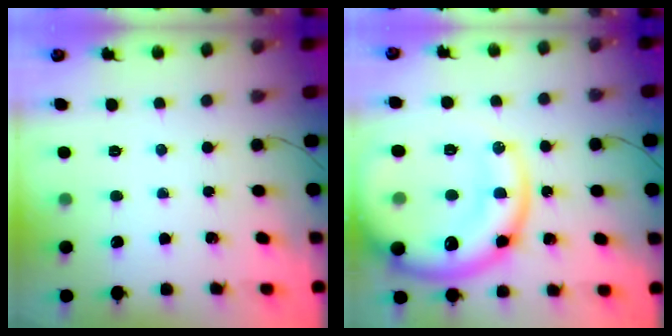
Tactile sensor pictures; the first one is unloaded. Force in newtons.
{"total": 25.1, "press": 24.8, "slide": 3.9}